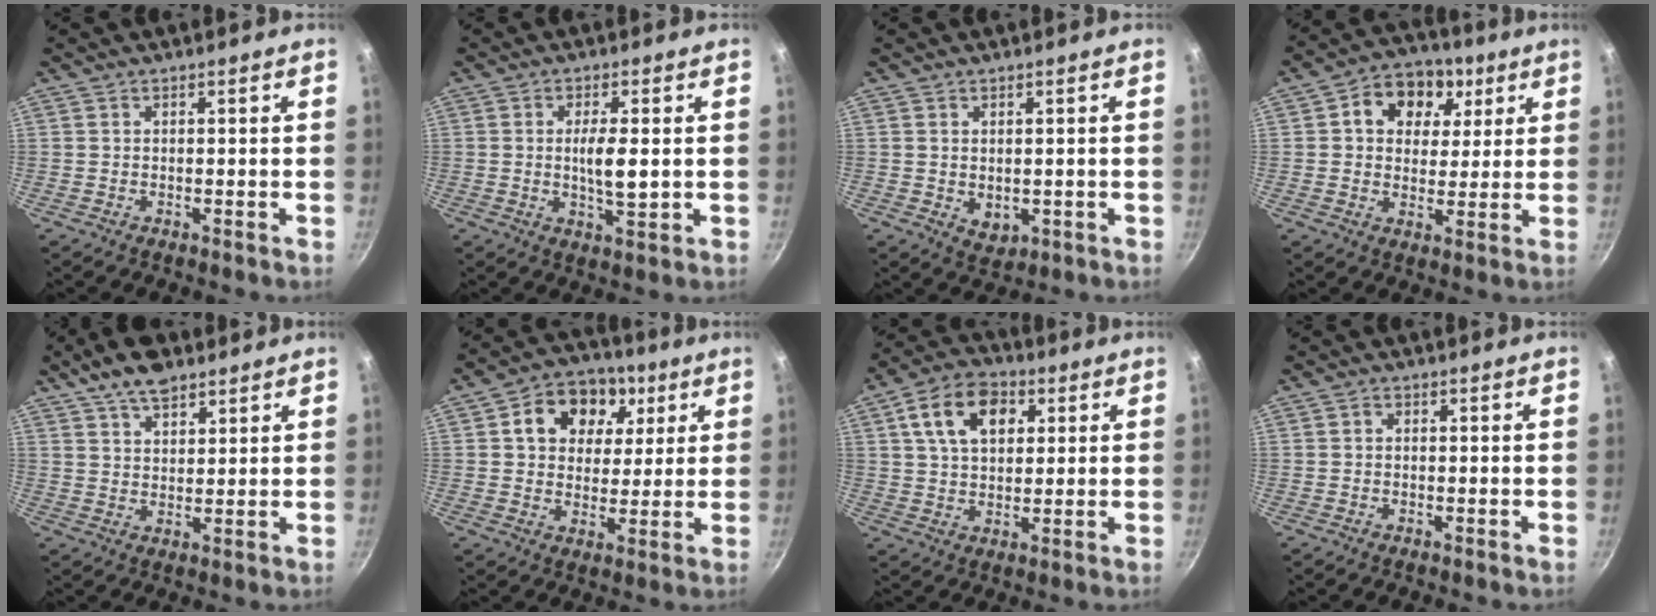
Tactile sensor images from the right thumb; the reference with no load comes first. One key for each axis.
{"total": 5.9, "fx": 0.1, "fy": 1.7, "fz": 5.6, "tx": -0.102, "ty": -0.004, "tz": 0.005}
{"total": 3.3, "fx": 0.2, "fy": 2.5, "fz": 2.2, "tx": -0.031, "ty": -0.011, "tz": 0.010}
{"total": 12.2, "fx": 4.4, "fy": 9.6, "fz": 6.2, "tx": -0.065, "ty": -0.002, "tz": 0.053}
{"total": 9.1, "fx": 6.2, "fy": 4.5, "fz": 5.0, "tx": -0.062, "ty": -0.015, "tz": 0.106}
{"total": 13.8, "fx": 4.8, "fy": 10.8, "fz": 7.2, "tx": -0.089, "ty": 0.001, "tz": 0.063}
{"total": 12.3, "fx": 4.1, "fy": 8.2, "fz": 8.2, "tx": -0.118, "ty": 0.005, "tz": 0.060}
{"total": 0.7, "fx": 0.0, "fy": 0.6, "fz": 0.3, "tx": -0.004, "ty": 0.005, "tz": 0.001}